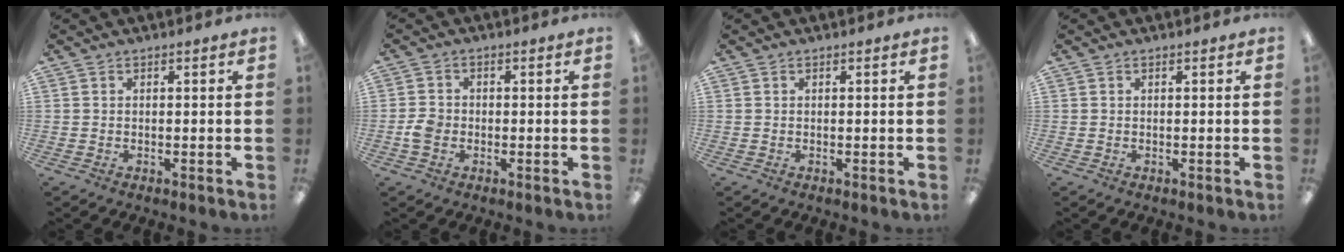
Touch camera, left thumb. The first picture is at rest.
{"total": 3.5, "force": [-1.0, 2.7, 2.0], "torque": [-0.033, 0.008, -0.017]}
{"total": 0.0}
{"total": 0.0}